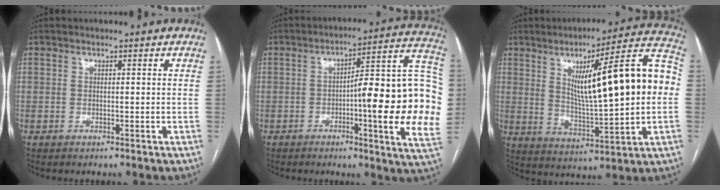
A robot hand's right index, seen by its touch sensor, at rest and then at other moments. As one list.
[{"total": 21.6, "force": [-2.1, 2.6, 21.4], "torque": [-0.200, 0.034, -0.022]}, {"total": 20.6, "force": [2.9, 2.3, 20.3], "torque": [-0.302, 0.025, 0.043]}]